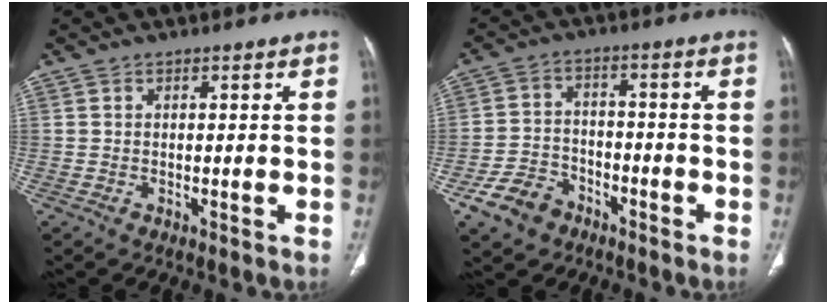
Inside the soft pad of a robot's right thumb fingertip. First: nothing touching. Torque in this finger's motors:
{"motor_torque": [2.32, 2.69, 0.38, 0.08, 0.16]}